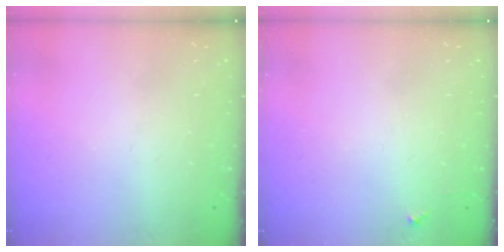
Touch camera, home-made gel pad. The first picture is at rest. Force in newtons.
{"total": 4.7, "press": 4.6, "slide": 0.5}